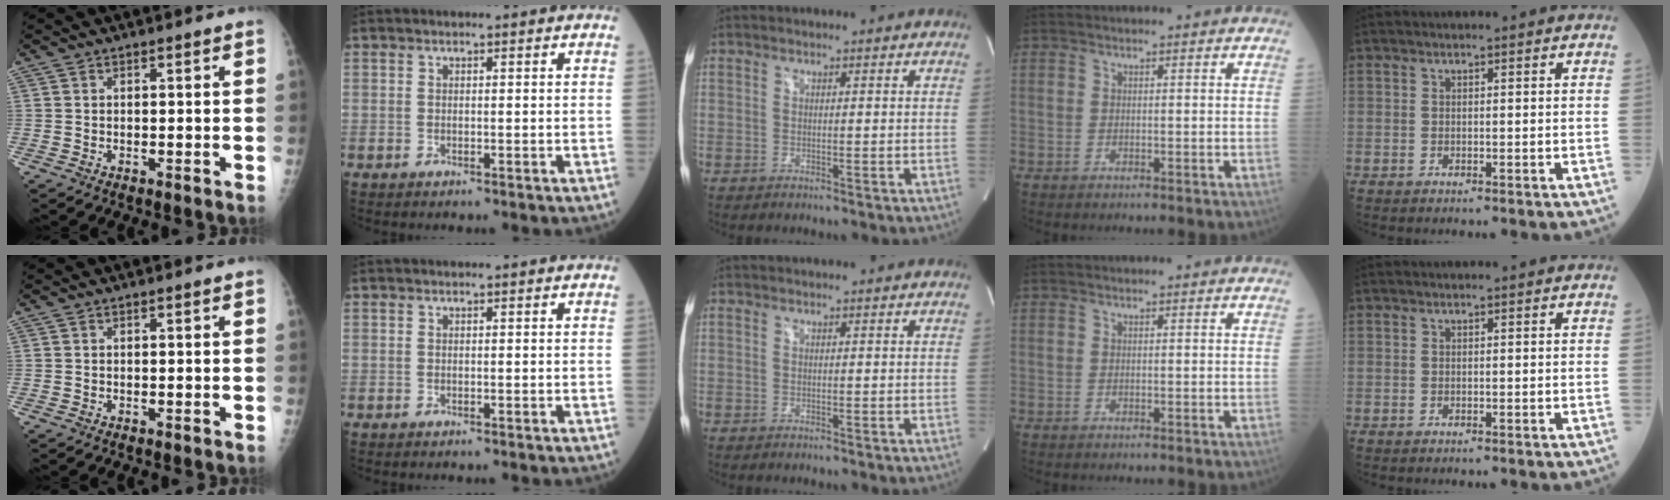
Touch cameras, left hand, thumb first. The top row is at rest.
{}